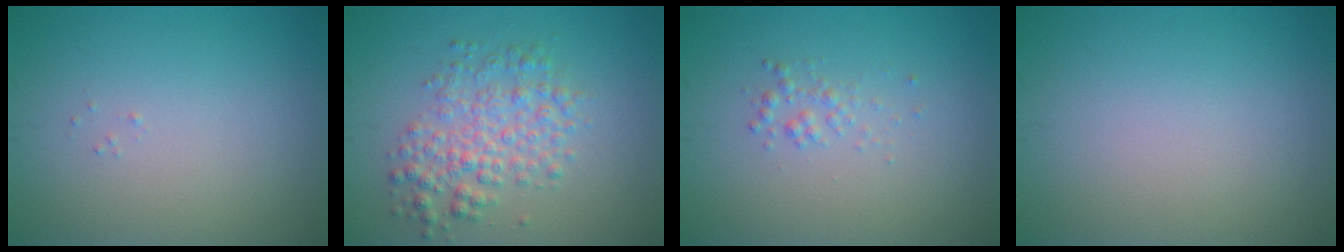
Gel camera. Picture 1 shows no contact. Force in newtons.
{"total": 4.0, "press": 4.0, "slide": 0.0}
{"total": 1.1, "press": 1.1, "slide": 0.1}
{"total": 0.0}